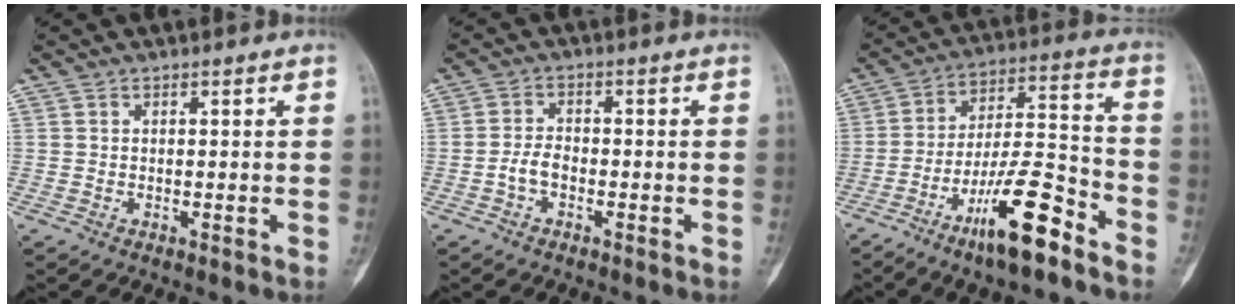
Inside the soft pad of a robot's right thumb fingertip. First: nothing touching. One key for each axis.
{"total": 3.0, "fx": -1.3, "fy": 1.8, "fz": 2.1, "tx": -0.039, "ty": 0.015, "tz": -0.029}
{"total": 15.2, "fx": -9.4, "fy": 3.7, "fz": 11.4, "tx": -0.201, "ty": 0.074, "tz": -0.162}